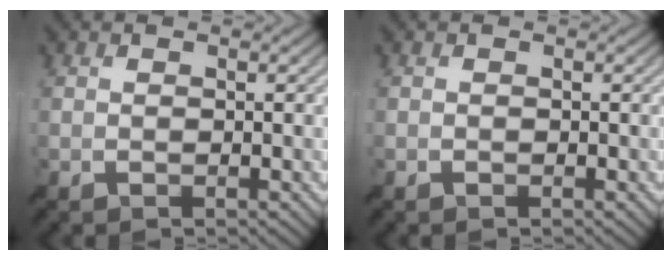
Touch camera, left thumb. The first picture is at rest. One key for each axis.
{"total": 0.0}